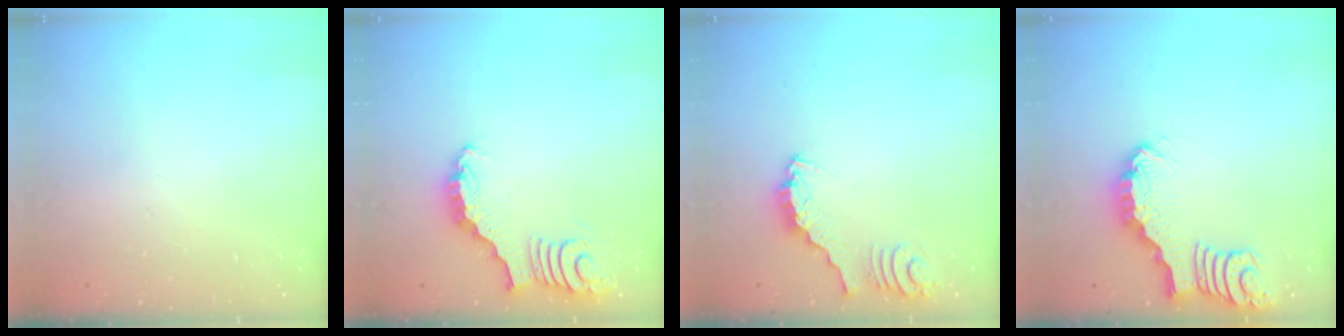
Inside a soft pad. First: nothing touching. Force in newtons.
{"total": 3.3, "press": 3.3, "slide": 0.4}
{"total": 2.7, "press": 2.7, "slide": 0.1}
{"total": 3.1, "press": 3.0, "slide": 0.5}